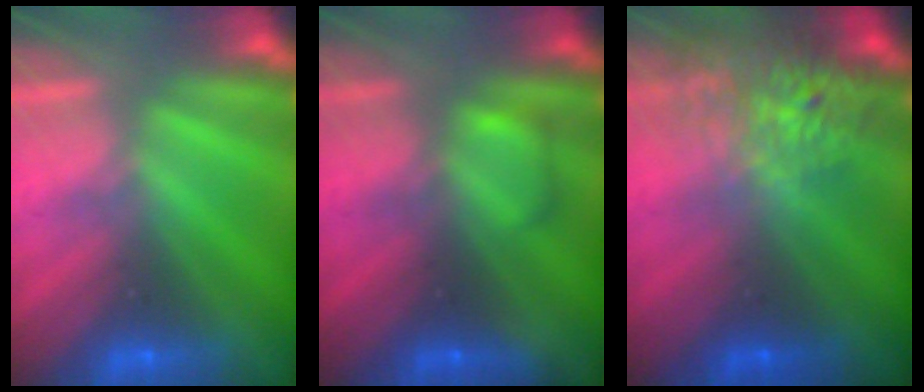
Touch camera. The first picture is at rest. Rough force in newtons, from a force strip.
{"total": 2.3}
{"total": 5.9}